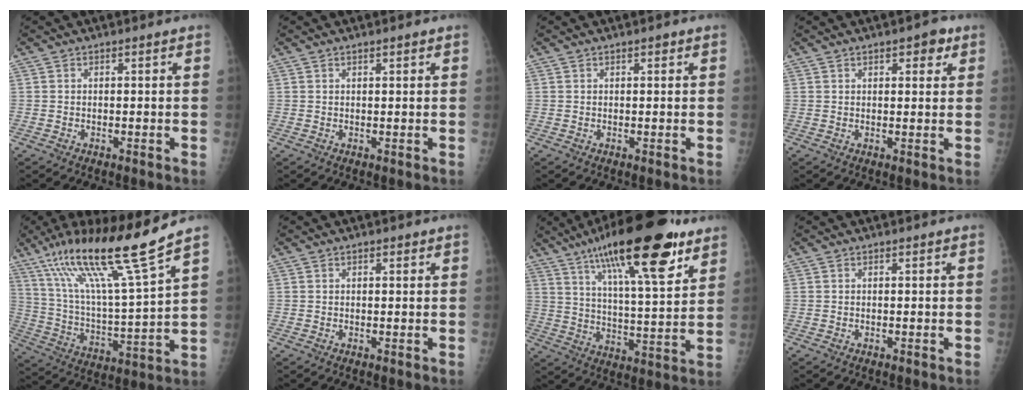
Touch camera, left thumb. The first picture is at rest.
{"total": 1.0, "force": [0.7, 0.3, 0.6], "torque": [-0.009, -0.002, 0.011]}
{"total": 0.8, "force": [0.5, 0.3, 0.5], "torque": [-0.006, 0.000, 0.005]}
{"total": 3.7, "force": [2.0, 1.7, 2.6], "torque": [-0.018, -0.005, 0.022]}
{"total": 20.5, "force": [13.7, 0.6, 15.1], "torque": [-0.253, -0.057, 0.249]}
{"total": 0.9, "force": [0.5, 0.5, 0.6], "torque": [-0.004, -0.001, 0.005]}
{"total": 24.1, "force": [14.3, 6.3, 18.4], "torque": [-0.280, -0.037, 0.227]}
{"total": 0.0}